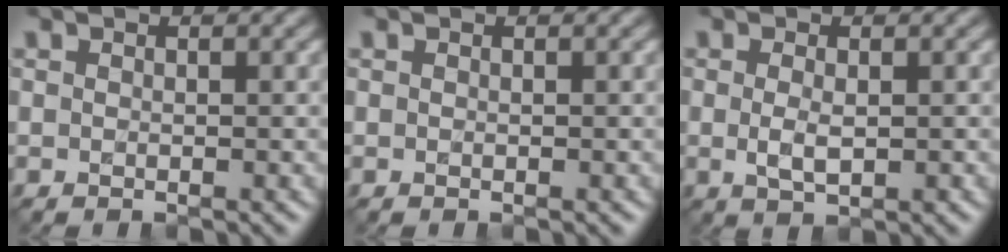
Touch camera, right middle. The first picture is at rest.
{"total": 0.0}
{"total": 1.6, "force": [-0.3, 0.5, 1.5], "torque": [-0.033, -0.006, -0.004]}